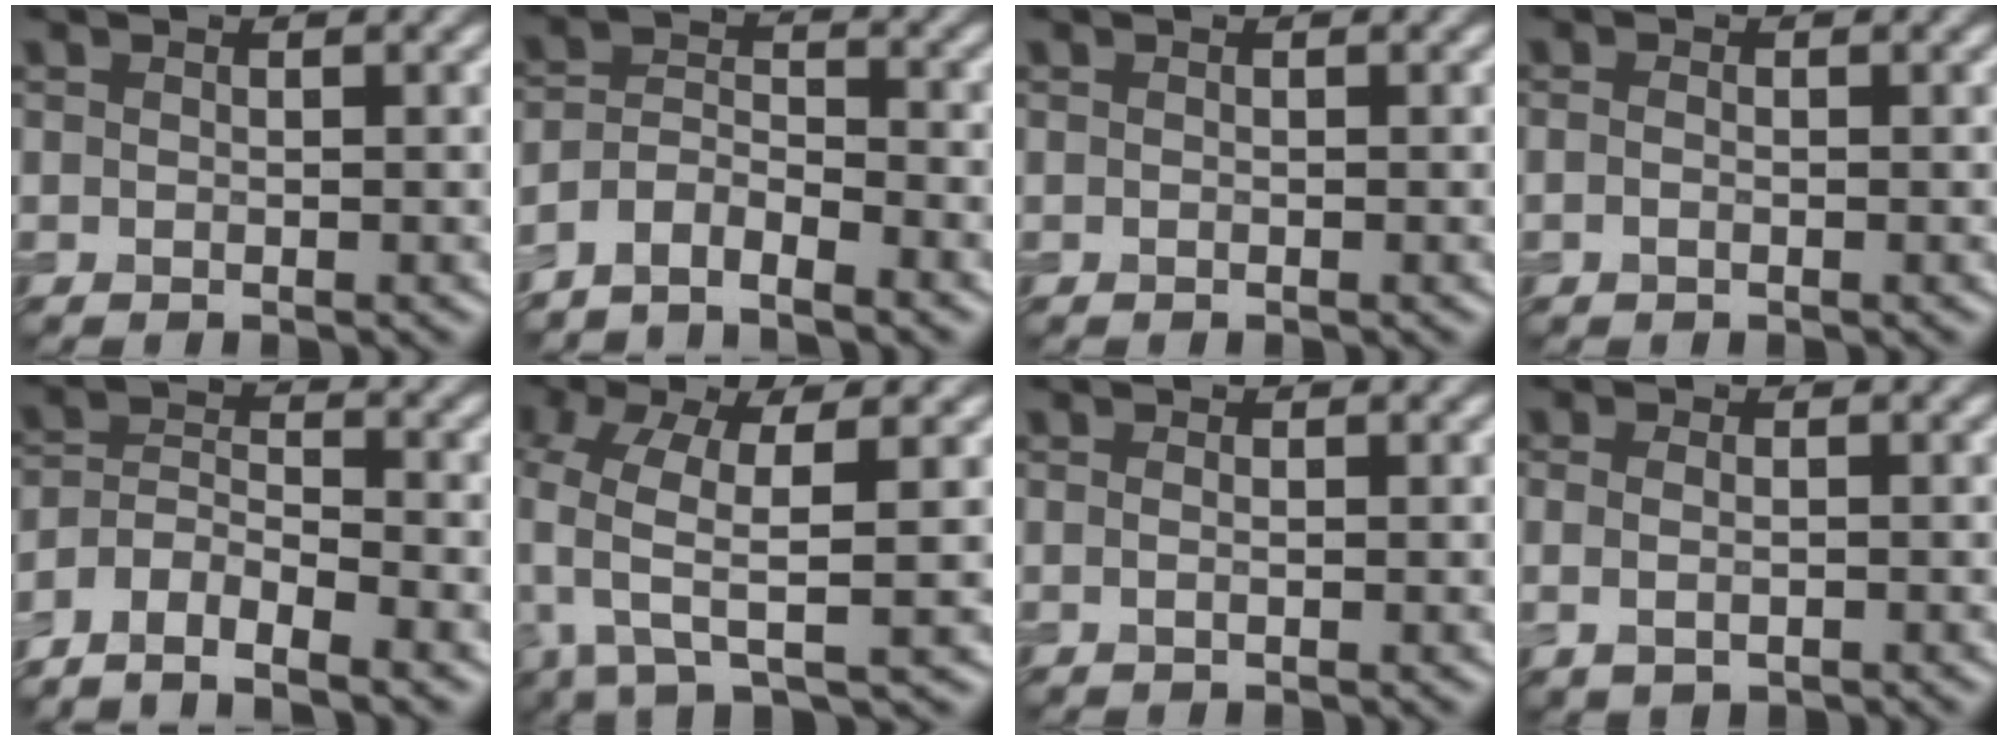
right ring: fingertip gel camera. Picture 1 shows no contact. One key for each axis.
{"total": 3.6, "fx": -3.1, "fy": 1.0, "fz": 1.5, "tx": -0.028, "ty": 0.003, "tz": -0.068}
{"total": 0.0}
{"total": 0.7, "fx": -0.3, "fy": 0.3, "fz": 0.5, "tx": -0.015, "ty": -0.003, "tz": -0.007}
{"total": 6.1, "fx": -4.9, "fy": 2.0, "fz": 3.1, "tx": -0.052, "ty": -0.002, "tz": -0.098}
{"total": 7.7, "fx": -0.5, "fy": 2.9, "fz": 7.1, "tx": -0.164, "ty": -0.010, "tz": -0.019}
{"total": 0.5, "fx": -0.1, "fy": 0.1, "fz": 0.5, "tx": -0.012, "ty": -0.005, "tz": -0.003}
{"total": 1.6, "fx": -0.3, "fy": 0.9, "fz": 1.4, "tx": -0.030, "ty": -0.004, "tz": -0.002}